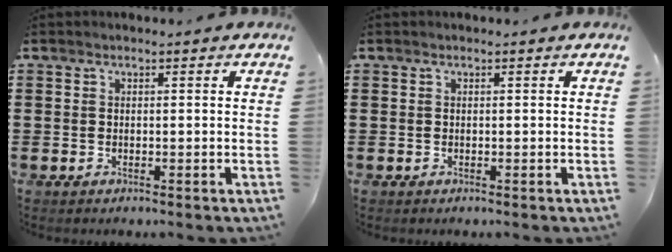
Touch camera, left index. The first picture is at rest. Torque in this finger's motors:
{"motor_torque": [-0.03, -0.02, 0.00, 0.01]}